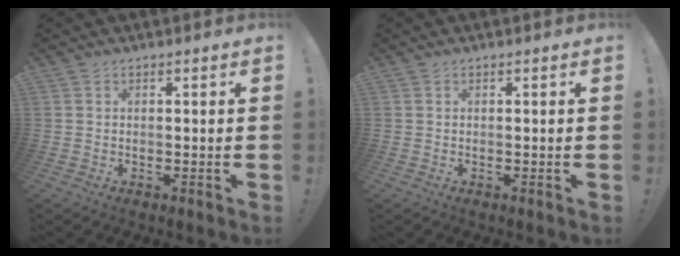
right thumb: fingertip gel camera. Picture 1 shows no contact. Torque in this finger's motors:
{"motor_torque": [-0.03, 0.03, -0.08, 0.02, 0.01]}